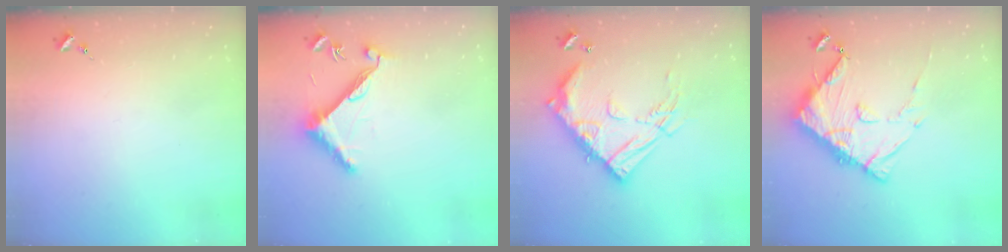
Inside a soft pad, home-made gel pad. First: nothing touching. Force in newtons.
{"total": 8.3, "press": 8.2, "slide": 0.5}
{"total": 21.3, "press": 21.2, "slide": 2.1}
{"total": 14.1, "press": 14.0, "slide": 1.6}